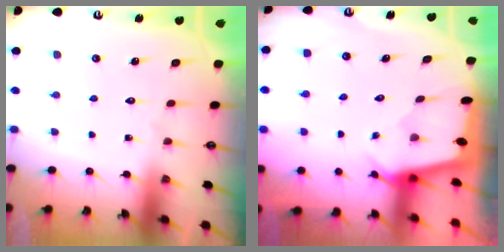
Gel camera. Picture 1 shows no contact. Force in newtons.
{"total": 1.9, "press": 1.9, "slide": 0.1}